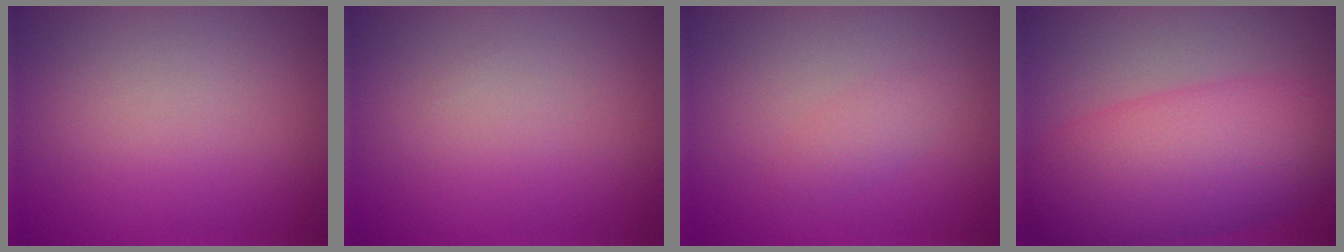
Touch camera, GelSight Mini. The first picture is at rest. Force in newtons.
{"total": 0.0}
{"total": 1.2, "press": 1.2, "slide": 0.1}
{"total": 8.1, "press": 8.1, "slide": 0.0}